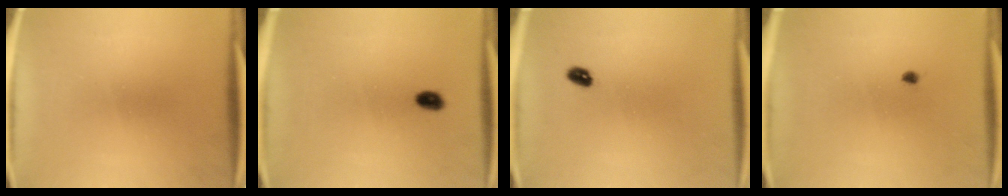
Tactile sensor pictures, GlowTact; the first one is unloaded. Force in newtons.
{"total": 1.9}
{"total": 1.9}
{"total": 0.7}